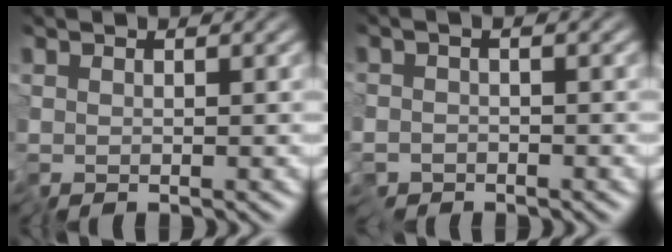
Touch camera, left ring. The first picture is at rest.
{"total": 2.4, "force": [-0.9, 1.2, 1.9], "torque": [-0.036, -0.007, -0.021]}